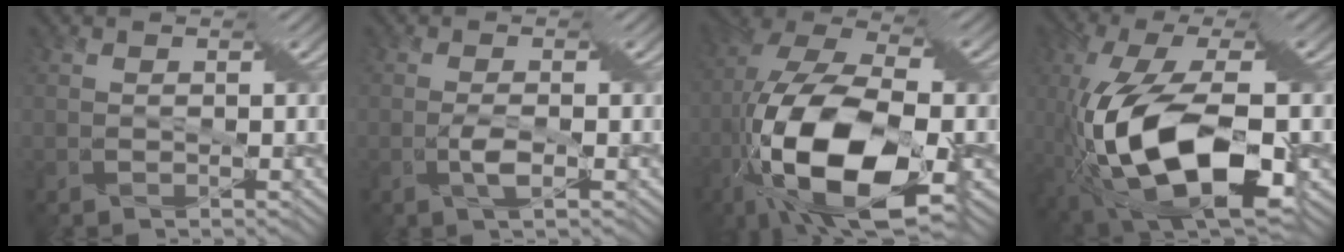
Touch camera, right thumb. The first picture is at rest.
{"total": 2.2, "force": [-0.8, 0.1, 2.1], "torque": [-0.042, 0.004, -0.015]}
{"total": 18.5, "force": [-6.4, 8.2, 15.3], "torque": [-0.331, -0.010, -0.113]}
{"total": 15.7, "force": [-4.4, 6.1, 13.8], "torque": [-0.287, -0.011, -0.079]}